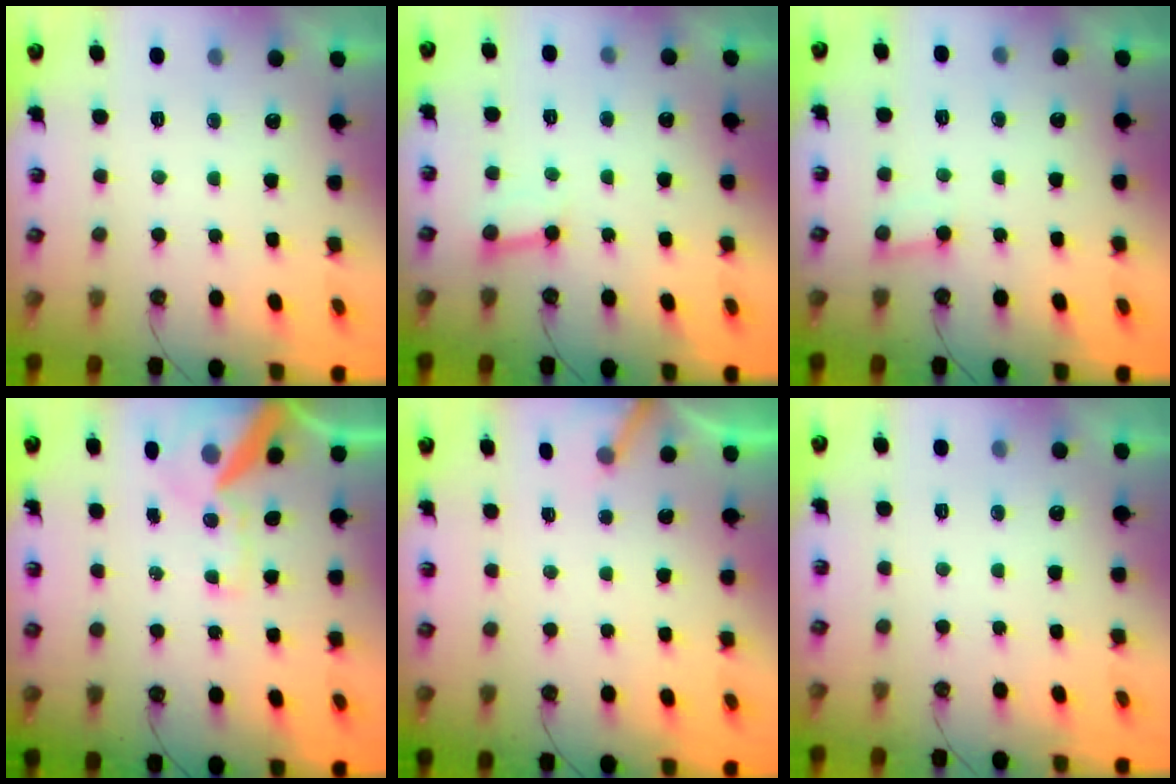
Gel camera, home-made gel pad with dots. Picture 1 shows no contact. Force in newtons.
{"total": 3.0, "press": 3.0, "slide": 0.3}
{"total": 3.6, "press": 3.6, "slide": 0.3}
{"total": 15.9, "press": 15.8, "slide": 2.3}
{"total": 3.0, "press": 3.0, "slide": 0.2}
{"total": 0.0}